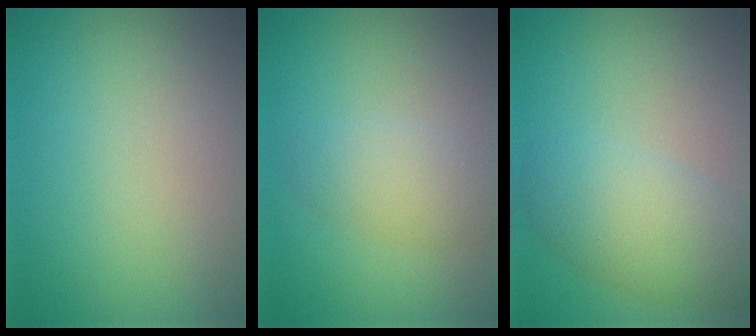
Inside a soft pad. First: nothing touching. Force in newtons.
{"total": 2.7, "press": 2.7, "slide": 0.1}
{"total": 4.8, "press": 4.8, "slide": 0.1}